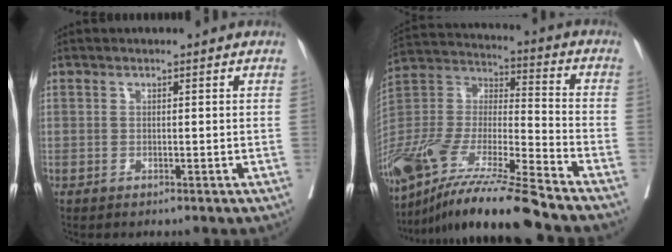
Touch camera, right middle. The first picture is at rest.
{"total": 23.4, "force": [-18.4, 1.1, 14.4], "torque": [-0.315, -0.050, -0.350]}